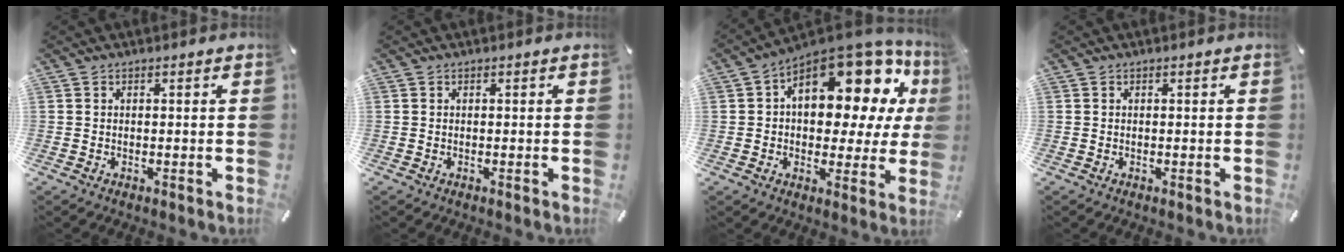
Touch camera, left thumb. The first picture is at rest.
{"total": 0.0}
{"total": 17.5, "force": [8.5, 9.4, 12.0], "torque": [-0.162, -0.072, 0.139]}
{"total": 0.0}